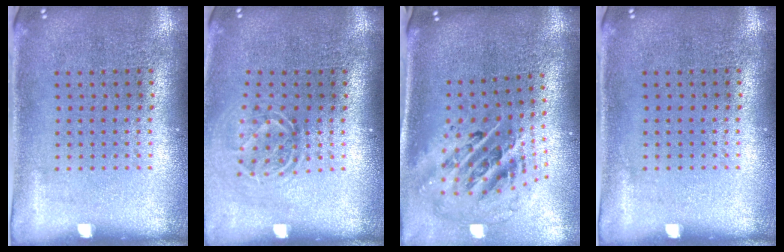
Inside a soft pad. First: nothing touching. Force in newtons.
{"total": 1.6, "press": 1.2, "slide": 1.1}
{"total": 2.7, "press": 1.9, "slide": 2.0}
{"total": 0.0}